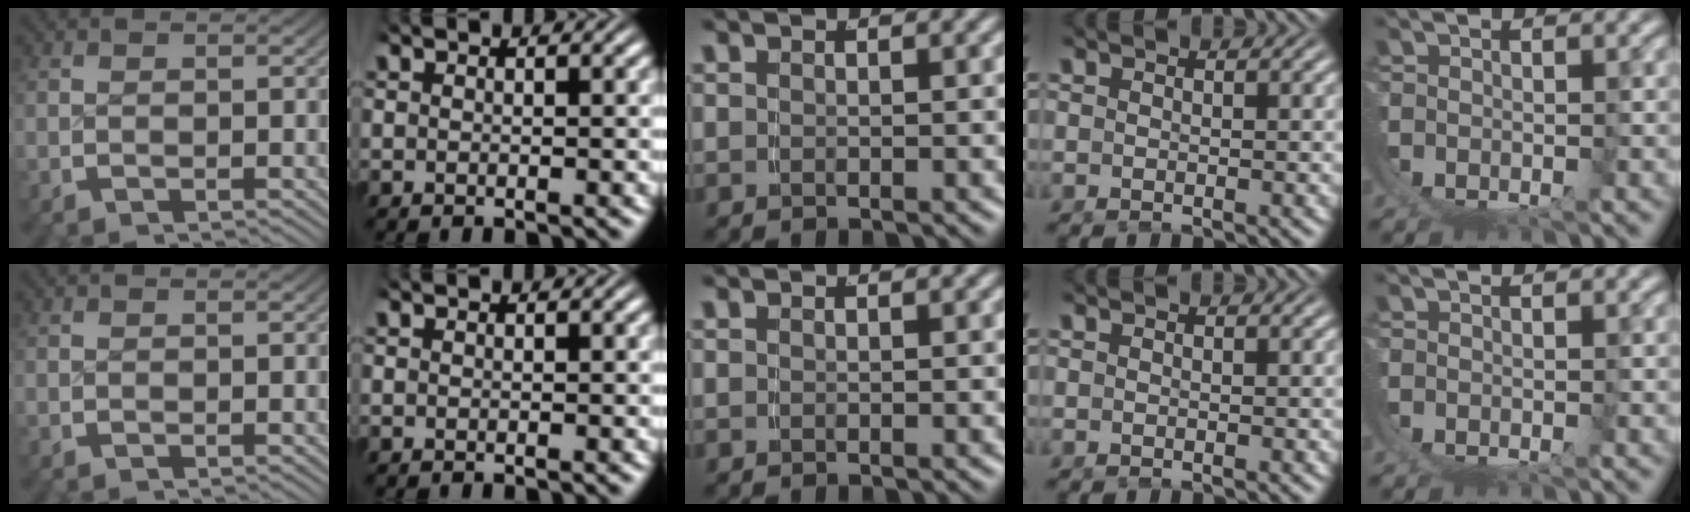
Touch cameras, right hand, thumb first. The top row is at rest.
{}